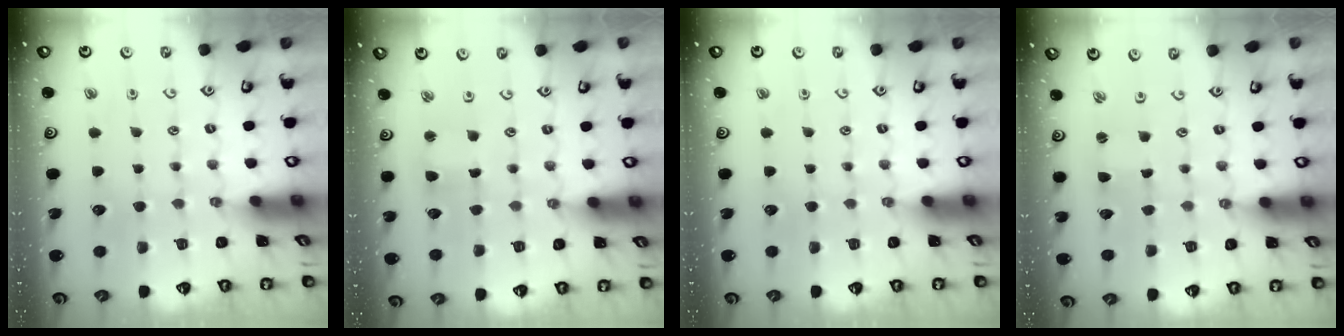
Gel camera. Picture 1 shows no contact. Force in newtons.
{"total": 3.0, "press": 2.9, "slide": 0.6}
{"total": 0.0}
{"total": 0.0}